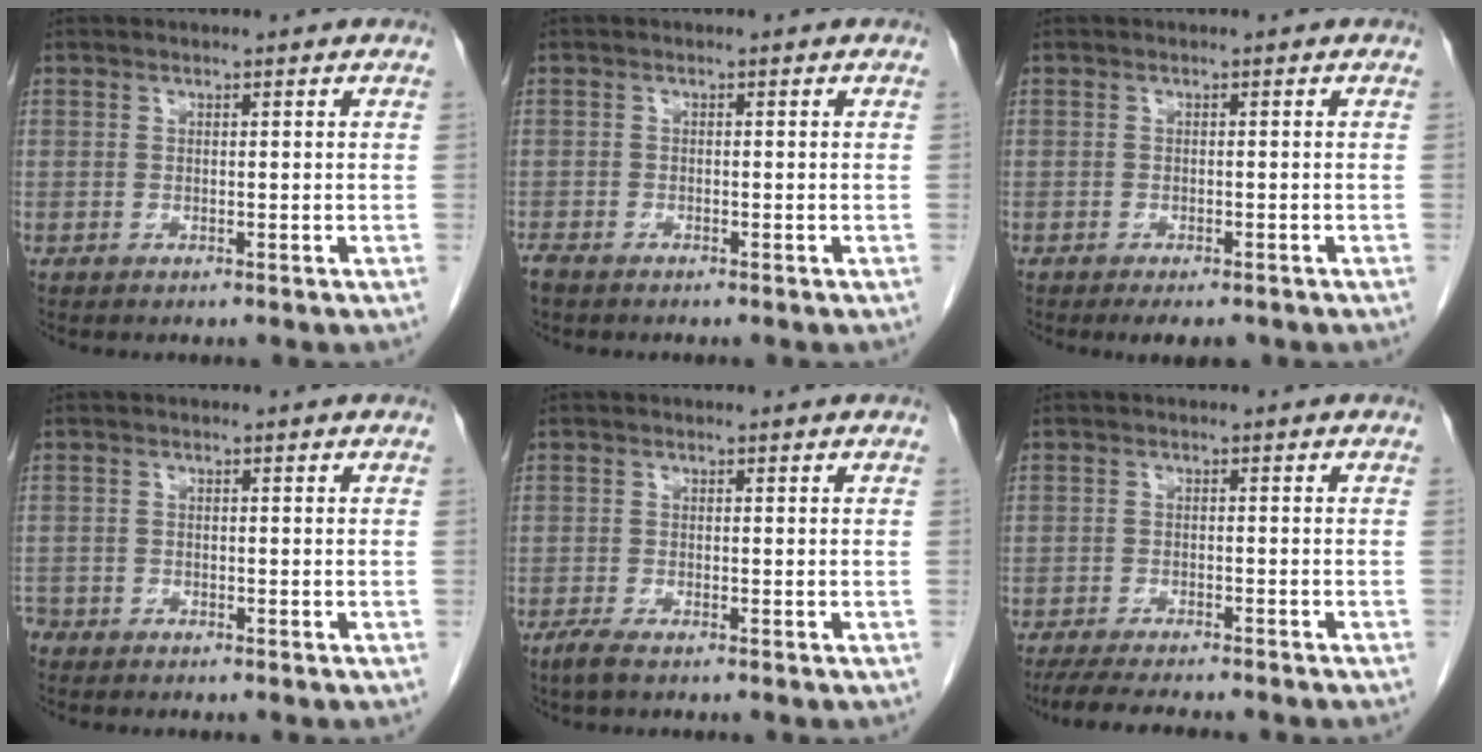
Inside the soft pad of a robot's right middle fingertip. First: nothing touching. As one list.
[{"total": 1.9, "force": [-1.6, 0.7, 0.7], "torque": [-0.017, -0.004, -0.025]}, {"total": 3.8, "force": [-2.9, 1.3, 2.0], "torque": [-0.024, -0.007, -0.038]}, {"total": 2.4, "force": [-2.1, 1.2, 0.2], "torque": [-0.004, 0.002, -0.038]}, {"total": 2.1, "force": [-1.5, 0.3, 1.4], "torque": [-0.038, -0.006, -0.030]}, {"total": 9.1, "force": [-7.9, 1.2, 4.4], "torque": [-0.065, -0.017, -0.117]}]